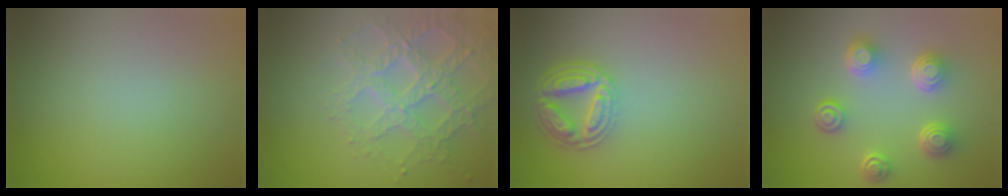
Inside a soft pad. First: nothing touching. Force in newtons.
{"total": 4.0, "press": 3.8, "slide": 1.0}
{"total": 4.5, "press": 4.0, "slide": 2.1}
{"total": 4.9, "press": 3.6, "slide": 3.4}